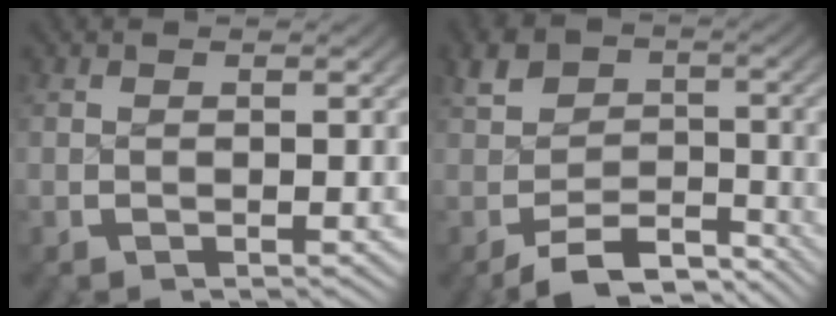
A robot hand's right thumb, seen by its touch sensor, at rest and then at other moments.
{"total": 6.9, "force": [-4.5, 4.3, 2.9], "torque": [-0.040, -0.024, -0.068]}